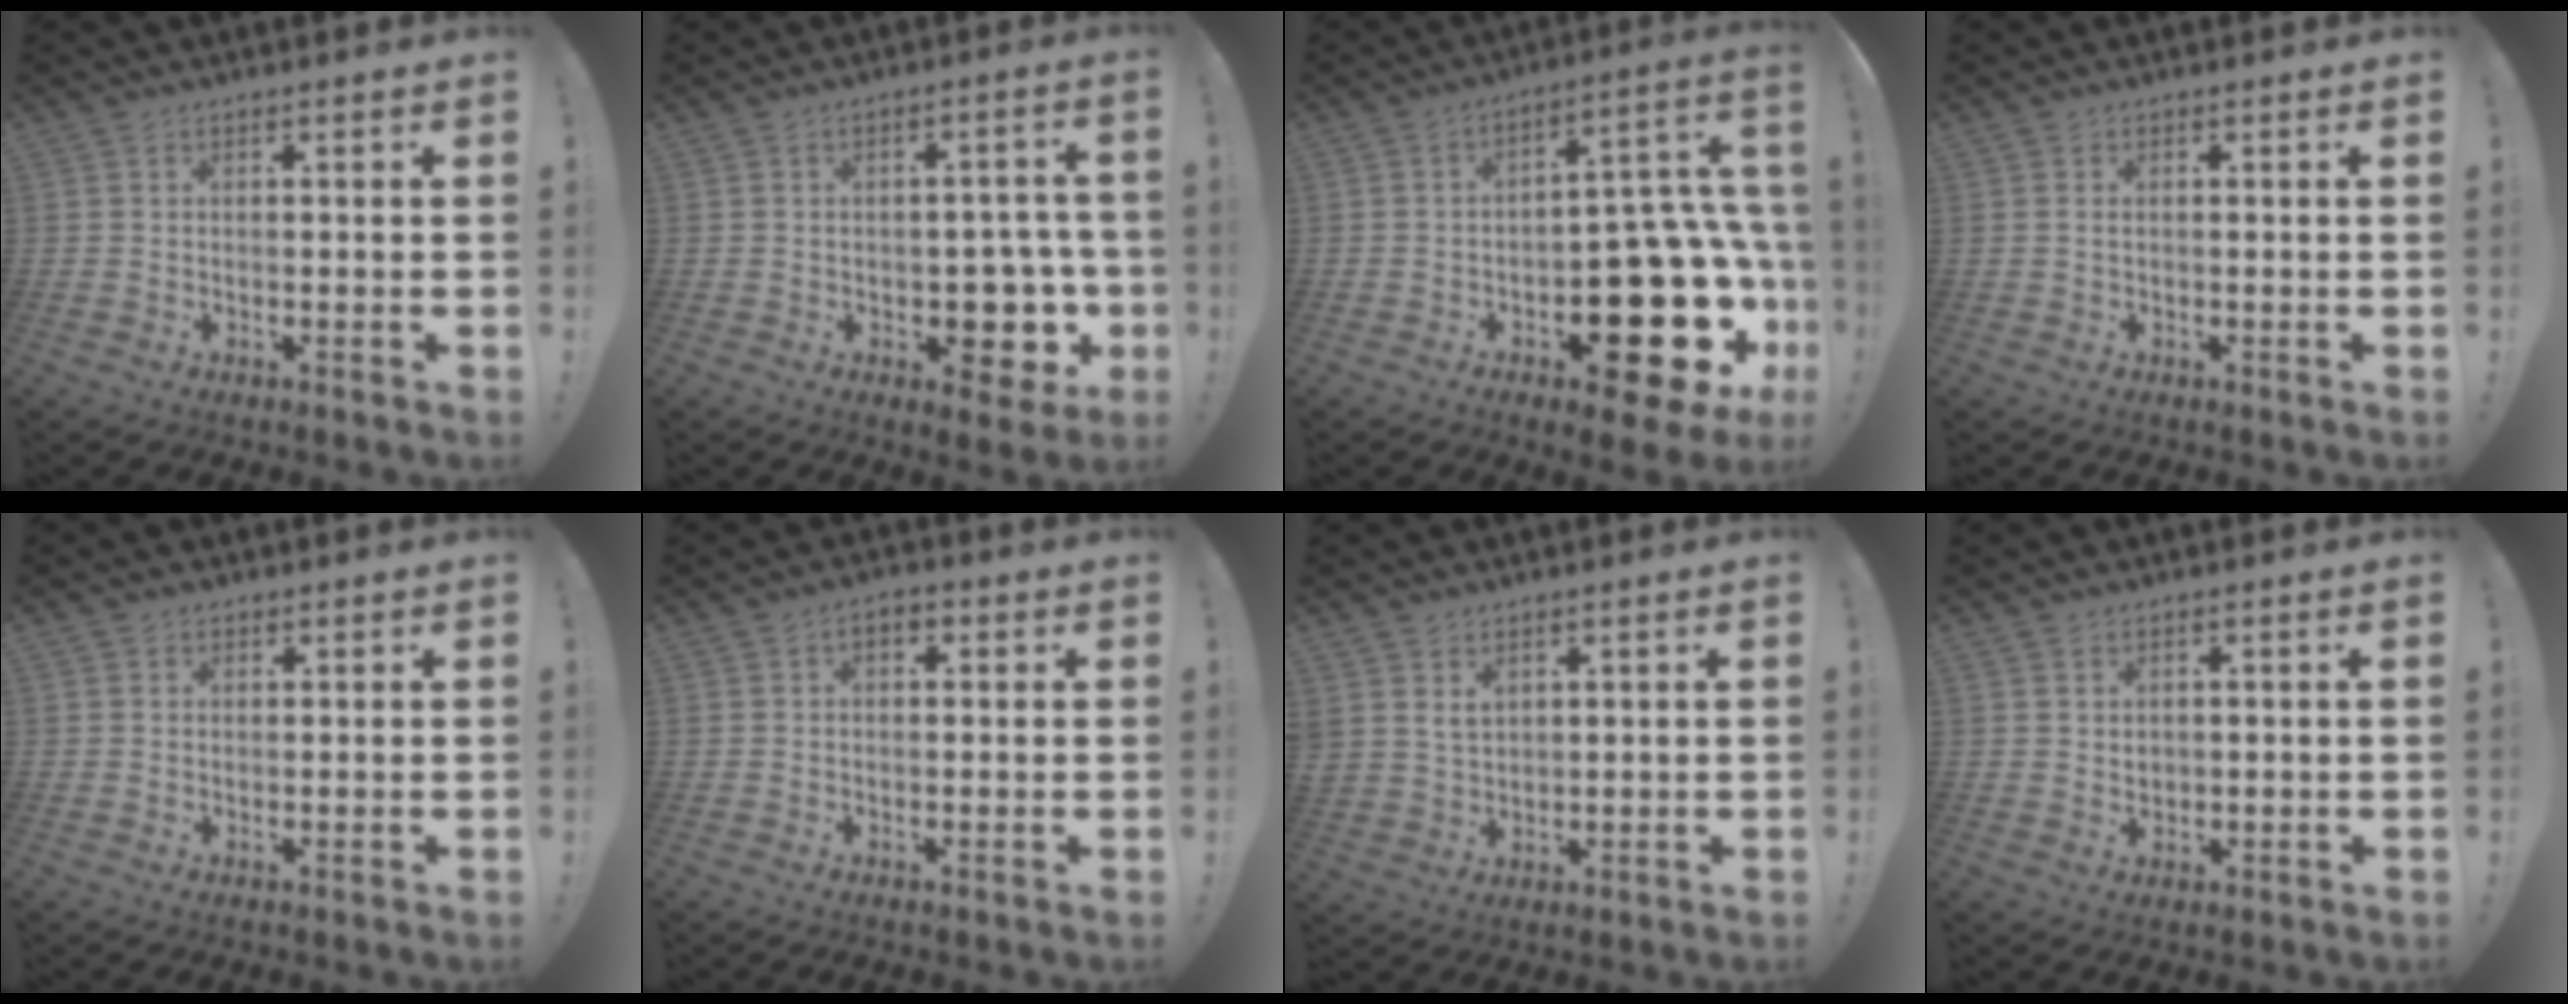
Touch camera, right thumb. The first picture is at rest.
{"total": 9.0, "force": [-2.3, 6.8, 5.4], "torque": [-0.047, 0.013, -0.028]}
{"total": 24.5, "force": [-9.0, 12.8, 18.8], "torque": [-0.194, 0.055, -0.121]}
{"total": 0.6, "force": [0.2, 0.2, 0.5], "torque": [-0.017, 0.006, 0.004]}
{"total": 1.1, "force": [0.7, 0.9, 0.0], "torque": [0.005, -0.002, 0.013]}
{"total": 3.0, "force": [0.3, 2.1, 2.1], "torque": [-0.026, 0.005, 0.003]}
{"total": 4.2, "force": [2.7, 2.9, 1.2], "torque": [-0.026, -0.011, 0.053]}
{"total": 2.0, "force": [1.0, 1.6, 0.6], "torque": [-0.001, -0.005, 0.017]}